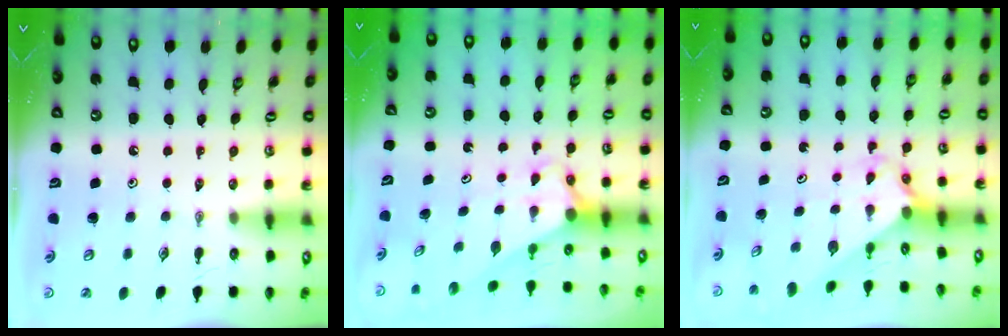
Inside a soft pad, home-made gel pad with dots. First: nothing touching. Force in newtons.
{"total": 2.7, "press": 2.7, "slide": 0.0}
{"total": 2.5, "press": 2.4, "slide": 0.3}